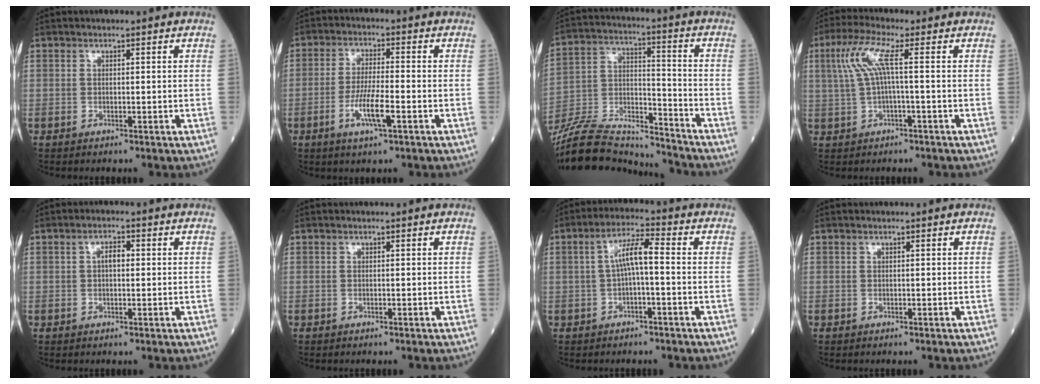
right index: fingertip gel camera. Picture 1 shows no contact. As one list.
[{"total": 6.4, "force": [-2.5, 0.7, 5.8], "torque": [-0.109, -0.007, -0.047]}, {"total": 19.4, "force": [-18.4, 3.5, 5.3], "torque": [-0.123, 0.012, -0.315]}, {"total": 5.9, "force": [1.0, 0.2, 5.8], "torque": [-0.131, 0.024, 0.024]}, {"total": 2.3, "force": [0.3, 1.0, 2.0], "torque": [-0.035, 0.006, 0.003]}, {"total": 0.0}, {"total": 5.5, "force": [-0.1, 0.8, 5.4], "torque": [-0.098, 0.021, -0.002]}, {"total": 0.0}]